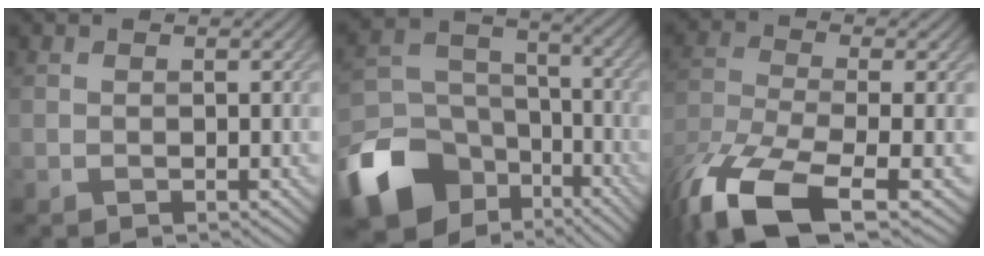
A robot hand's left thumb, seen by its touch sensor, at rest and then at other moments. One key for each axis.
{"total": 16.8, "fx": -9.3, "fy": 11.5, "fz": 7.8, "tx": -0.226, "ty": -0.046, "tz": -0.162}
{"total": 13.2, "fx": -8.2, "fy": 4.2, "fz": 9.4, "tx": -0.210, "ty": -0.030, "tz": -0.157}